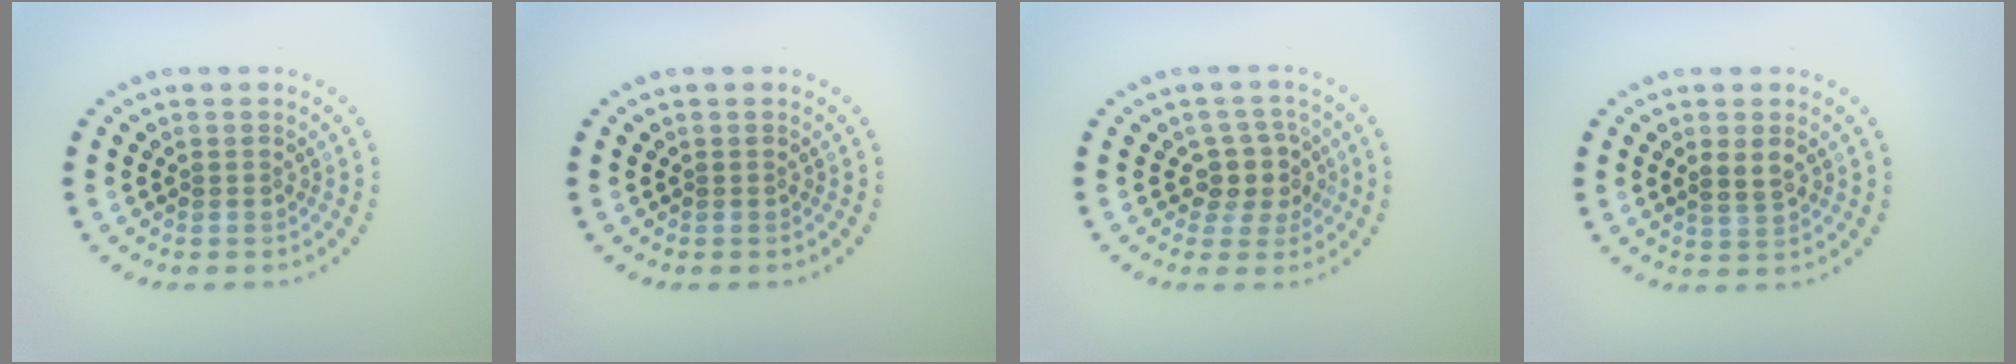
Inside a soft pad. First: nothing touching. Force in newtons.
{"total": 0.0}
{"total": 2.7, "press": 2.2, "slide": 1.6}
{"total": 1.8, "press": 1.7, "slide": 0.3}